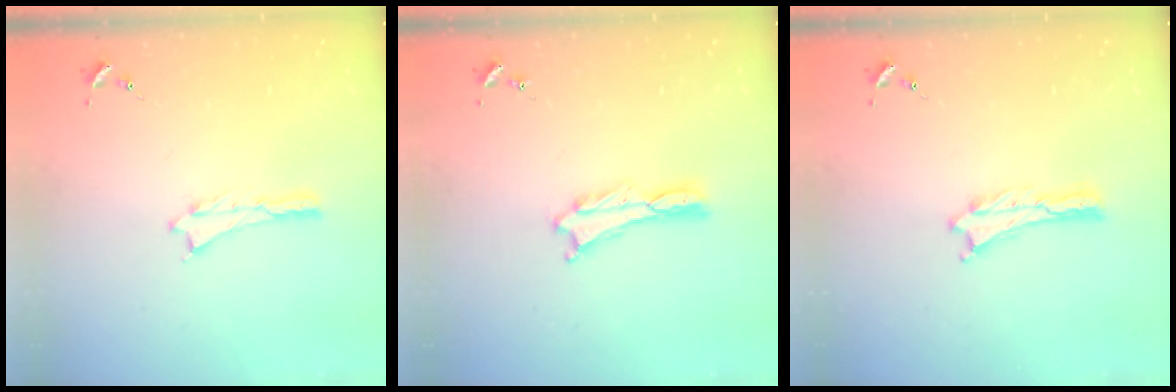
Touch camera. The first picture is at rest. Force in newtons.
{"total": 0.0}
{"total": 0.0}